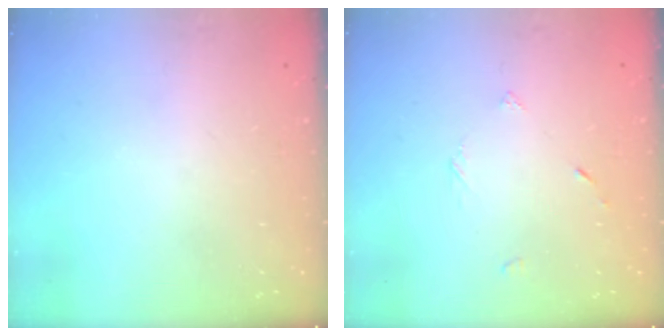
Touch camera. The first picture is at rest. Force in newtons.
{"total": 2.0, "press": 2.0, "slide": 0.2}